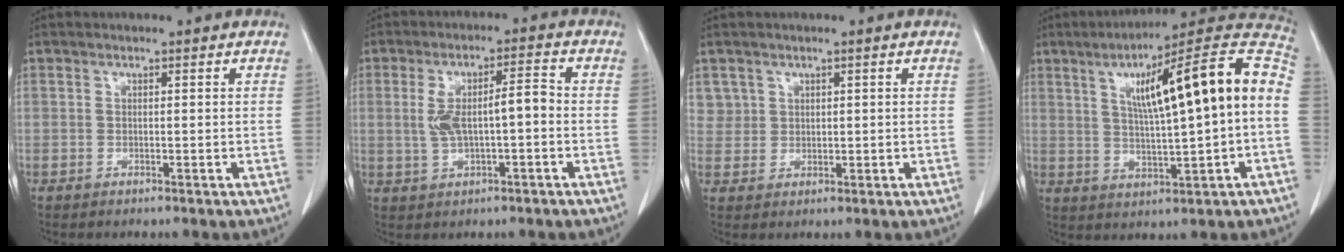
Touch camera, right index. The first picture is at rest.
{"total": 7.1, "force": [-0.1, 2.0, 6.8], "torque": [-0.131, 0.024, 0.005]}
{"total": 3.0, "force": [1.7, 2.4, -0.3], "torque": [0.024, 0.005, 0.030]}
{"total": 20.1, "force": [2.7, 1.9, 19.8], "torque": [-0.279, 0.043, 0.036]}